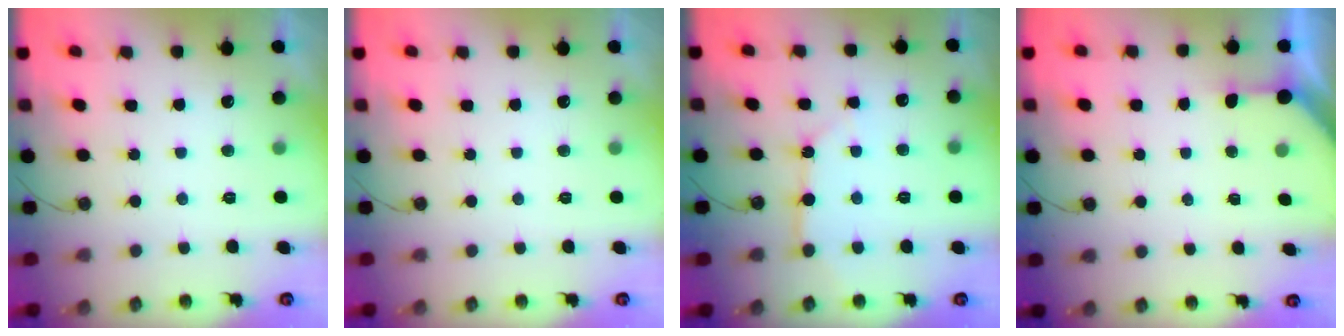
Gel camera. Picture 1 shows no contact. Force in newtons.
{"total": 0.0}
{"total": 6.3, "press": 6.3, "slide": 0.5}
{"total": 2.8, "press": 2.8, "slide": 0.3}